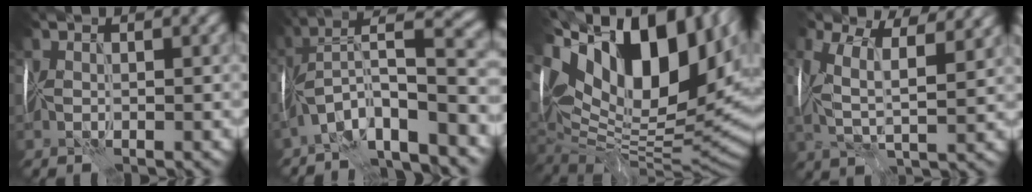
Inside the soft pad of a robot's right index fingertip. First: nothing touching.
{"total": 9.6, "force": [-4.5, 2.5, 8.1], "torque": [-0.121, 0.028, -0.085]}
{"total": 19.2, "force": [6.6, 10.4, 14.8], "torque": [-0.246, 0.013, 0.143]}
{"total": 8.9, "force": [3.4, 4.4, 7.0], "torque": [-0.142, 0.016, 0.056]}